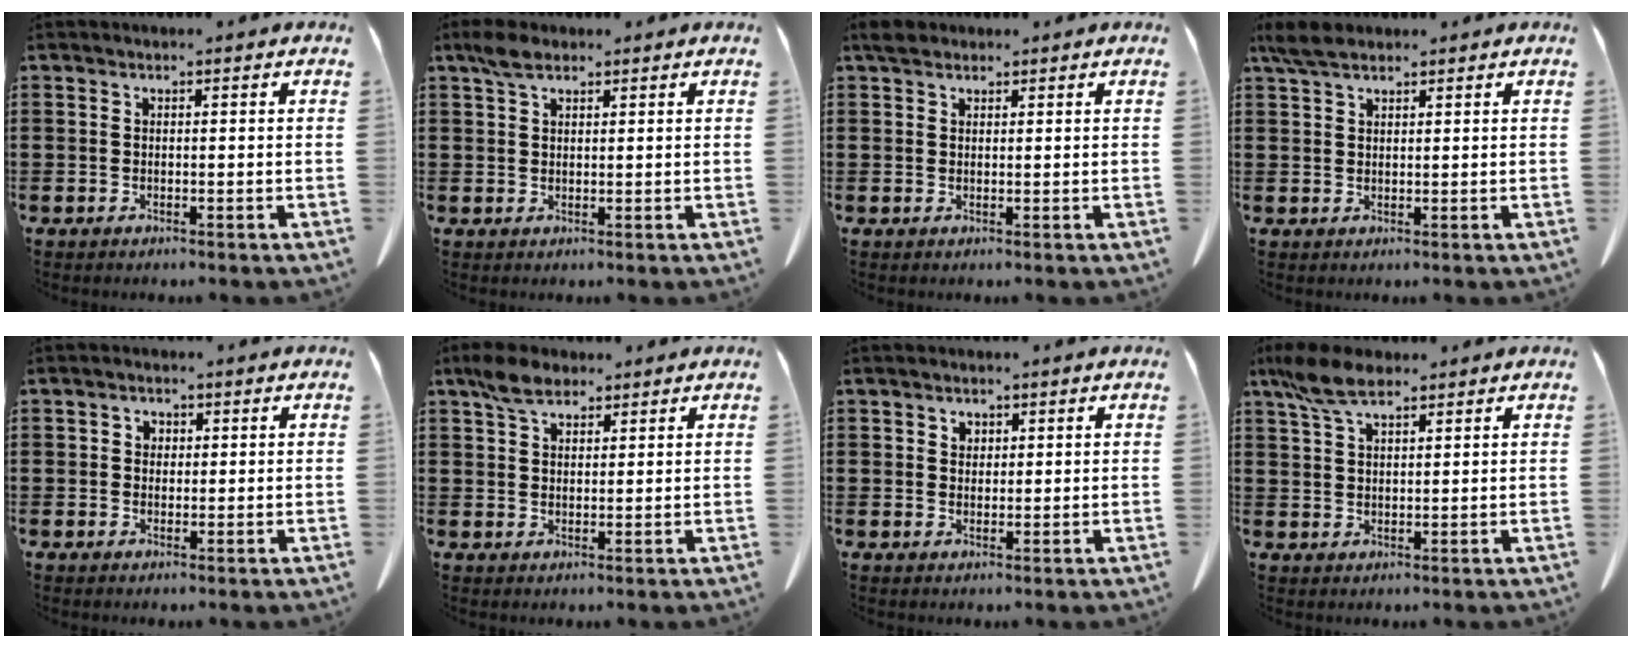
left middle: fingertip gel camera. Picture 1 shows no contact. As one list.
[{"total": 3.0, "force": [2.0, 1.4, 1.8], "torque": [-0.042, 0.007, 0.037]}, {"total": 2.0, "force": [1.5, 1.0, 0.7], "torque": [-0.012, 0.003, 0.028]}, {"total": 3.7, "force": [2.7, 1.3, 2.2], "torque": [-0.050, 0.006, 0.051]}, {"total": 1.4, "force": [0.3, 1.3, 0.5], "torque": [-0.014, 0.009, 0.003]}, {"total": 4.5, "force": [3.3, 2.2, 2.3], "torque": [-0.054, 0.009, 0.062]}, {"total": 1.5, "force": [1.0, 1.0, 0.3], "torque": [-0.001, 0.001, 0.017]}, {"total": 6.3, "force": [4.2, 2.2, 4.1], "torque": [-0.097, -0.001, 0.076]}]